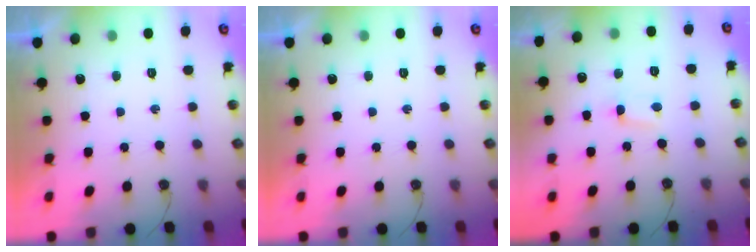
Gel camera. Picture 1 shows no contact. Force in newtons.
{"total": 0.0}
{"total": 0.8, "press": 0.8, "slide": 0.1}